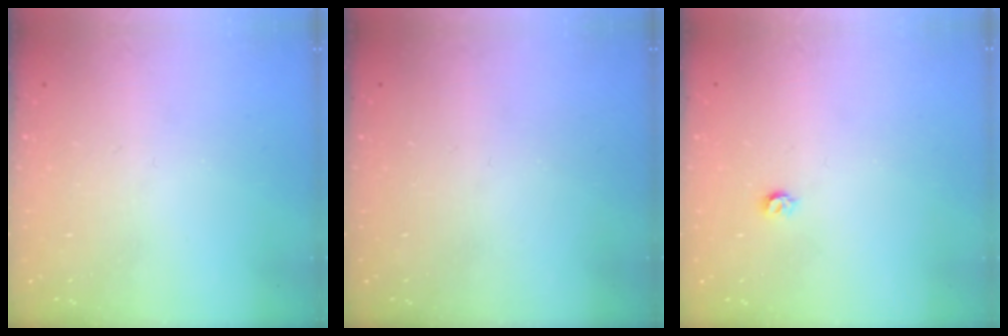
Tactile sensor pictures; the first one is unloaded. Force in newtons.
{"total": 0.0}
{"total": 3.2, "press": 3.2, "slide": 0.5}